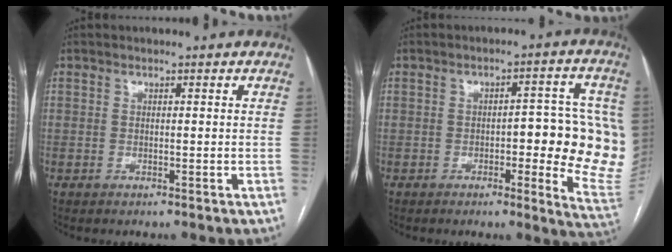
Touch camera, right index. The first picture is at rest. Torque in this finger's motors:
{"motor_torque": [0.40, -0.07, 0.53, 0.05]}